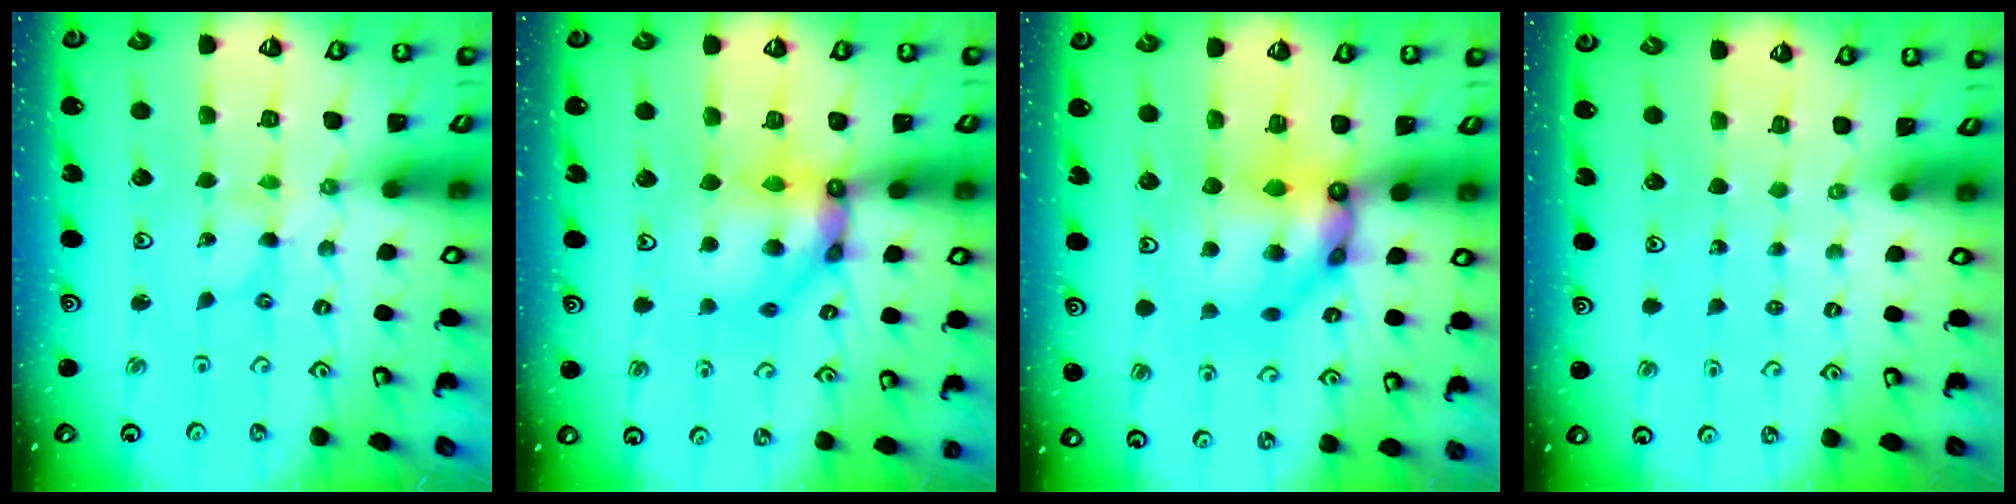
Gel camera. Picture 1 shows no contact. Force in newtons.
{"total": 11.9, "press": 11.8, "slide": 1.1}
{"total": 11.2, "press": 11.1, "slide": 1.5}
{"total": 0.0}